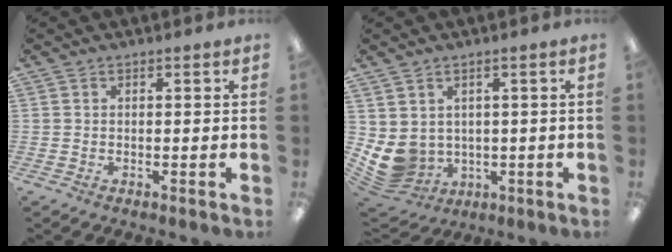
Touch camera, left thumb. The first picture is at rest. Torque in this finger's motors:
{"motor_torque": [1.11, 1.38, 0.56, -0.64, 0.07]}